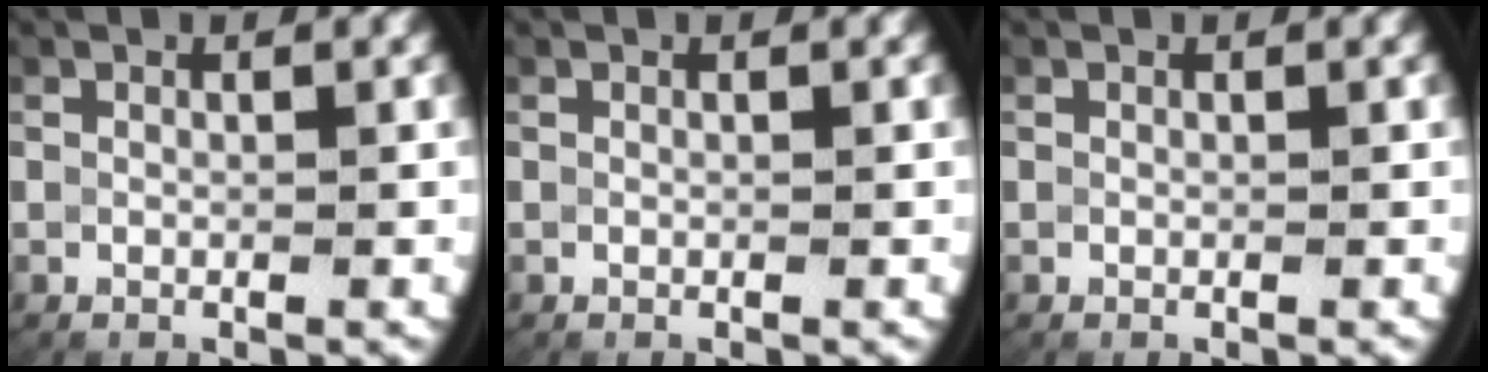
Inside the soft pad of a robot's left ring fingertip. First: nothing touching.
{"total": 0.0}
{"total": 0.0}